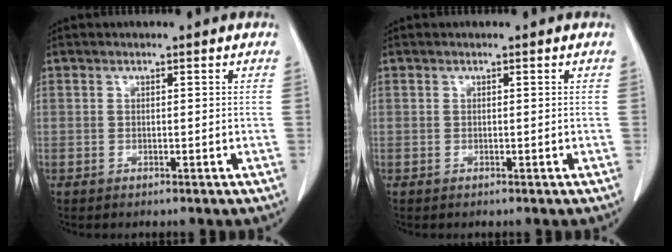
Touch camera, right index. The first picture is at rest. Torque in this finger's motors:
{"motor_torque": [0.00, 0.00, 0.00, 0.00]}